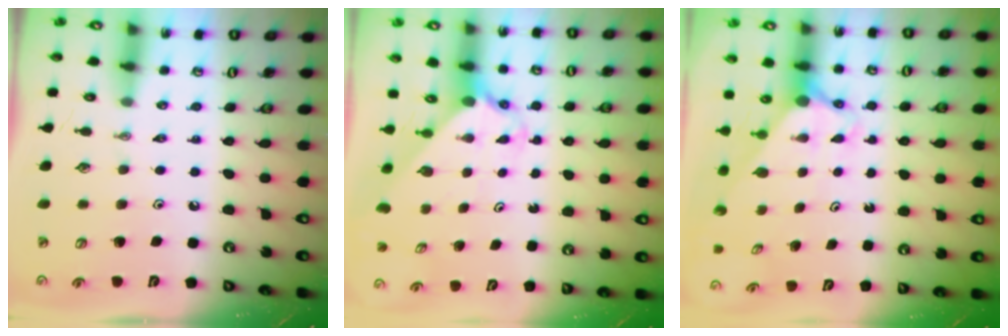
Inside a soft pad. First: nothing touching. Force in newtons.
{"total": 2.4, "press": 2.4, "slide": 0.2}
{"total": 2.9, "press": 2.9, "slide": 0.0}